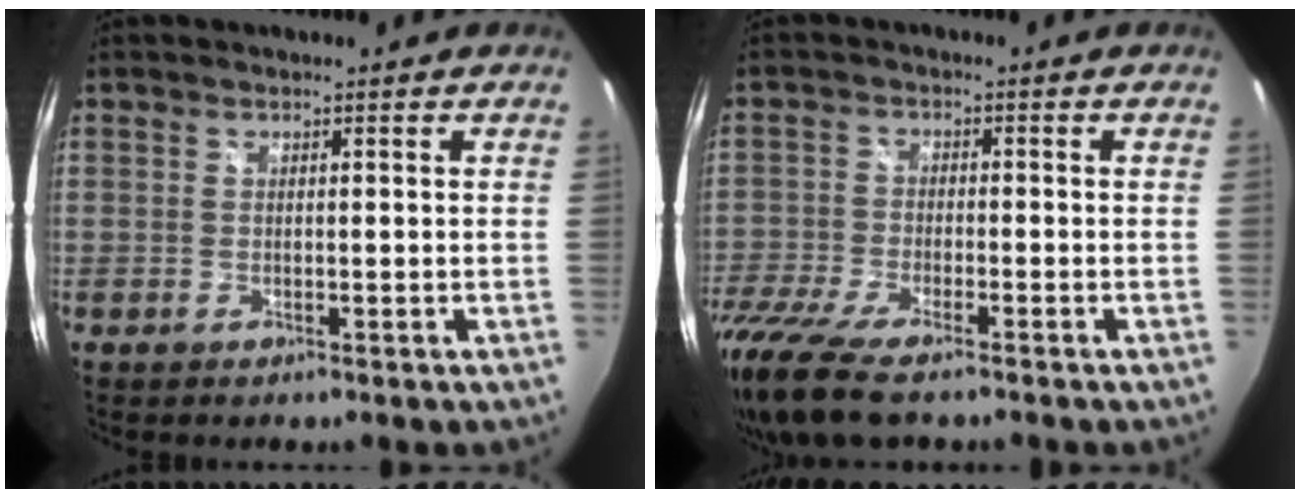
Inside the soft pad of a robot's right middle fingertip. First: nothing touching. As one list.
[{"total": 14.1, "force": [-10.5, 4.2, 8.5], "torque": [-0.205, -0.058, -0.197]}]